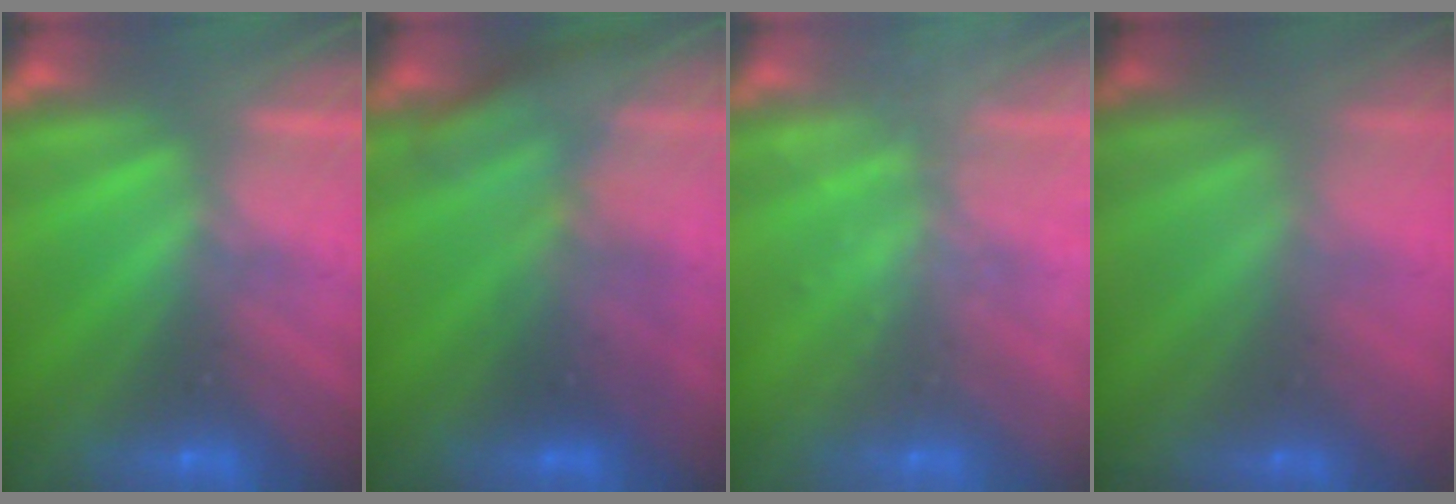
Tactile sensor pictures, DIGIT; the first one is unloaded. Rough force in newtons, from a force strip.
{"total": 2.7}
{"total": 1.7}
{"total": 1.5}